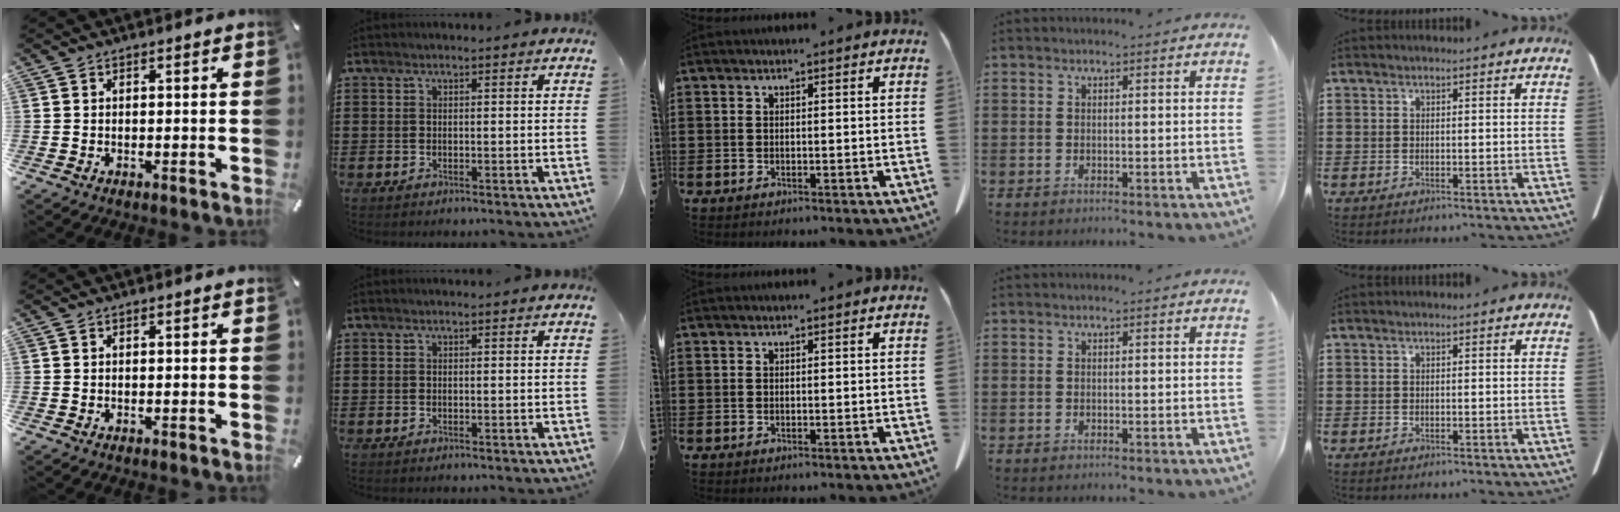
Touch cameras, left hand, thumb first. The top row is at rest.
{}